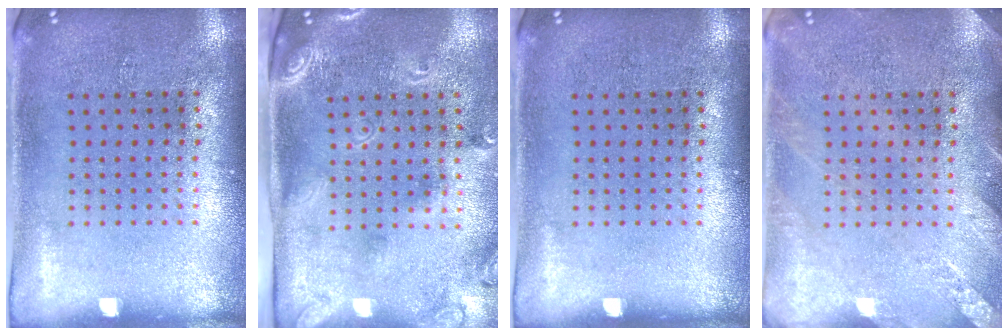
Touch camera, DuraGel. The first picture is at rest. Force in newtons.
{"total": 2.5, "press": 1.7, "slide": 1.8}
{"total": 0.0}
{"total": 2.1, "press": 2.1, "slide": 0.2}